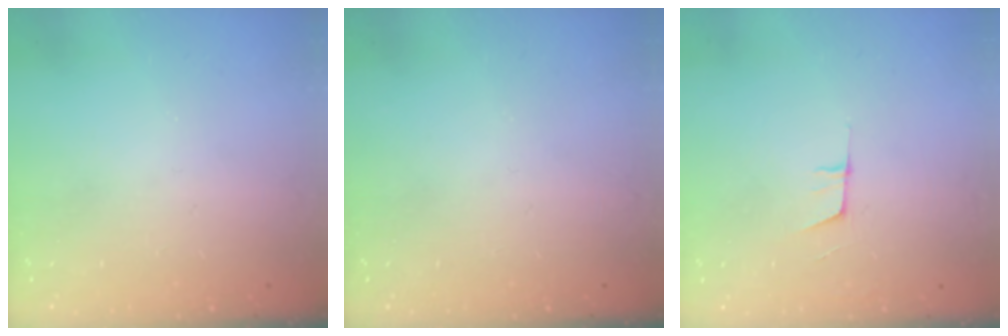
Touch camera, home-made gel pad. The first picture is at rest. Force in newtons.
{"total": 0.0}
{"total": 5.1, "press": 4.3, "slide": 2.6}